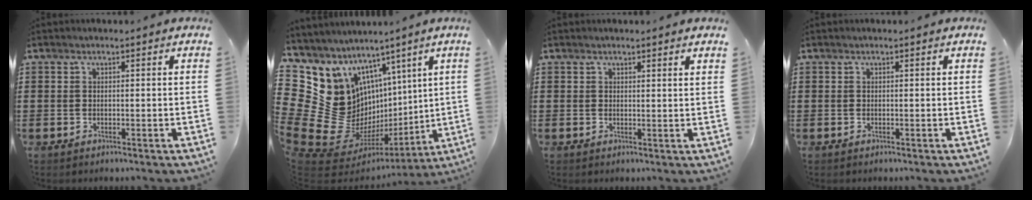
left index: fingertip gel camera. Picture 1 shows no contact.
{"total": 18.7, "force": [0.2, 16.7, 8.4], "torque": [-0.233, -0.060, 0.058]}
{"total": 1.2, "force": [1.1, 0.1, 0.2], "torque": [-0.006, 0.000, 0.022]}
{"total": 0.0}